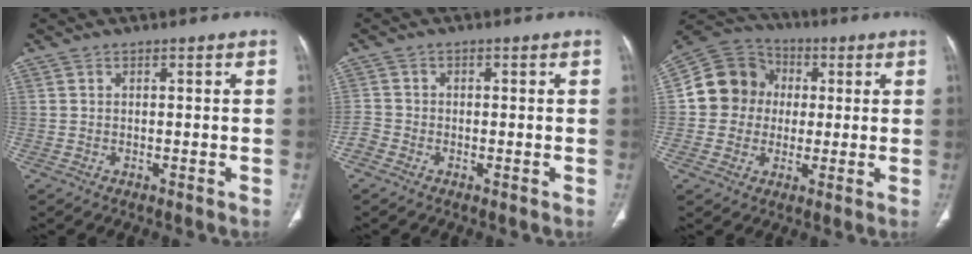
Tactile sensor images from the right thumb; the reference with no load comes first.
{"total": 1.9, "force": [-1.3, 1.3, 0.3], "torque": [-0.001, 0.004, -0.033]}
{"total": 12.3, "force": [0.8, 11.4, 4.5], "torque": [-0.058, 0.023, 0.006]}